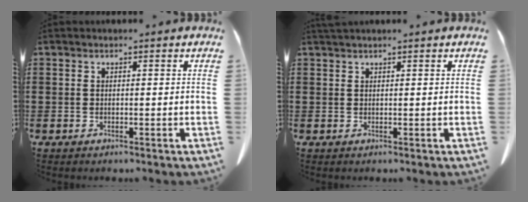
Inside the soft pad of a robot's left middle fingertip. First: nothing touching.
{"total": 0.8, "force": [0.7, 0.0, 0.2], "torque": [-0.007, -0.003, 0.015]}